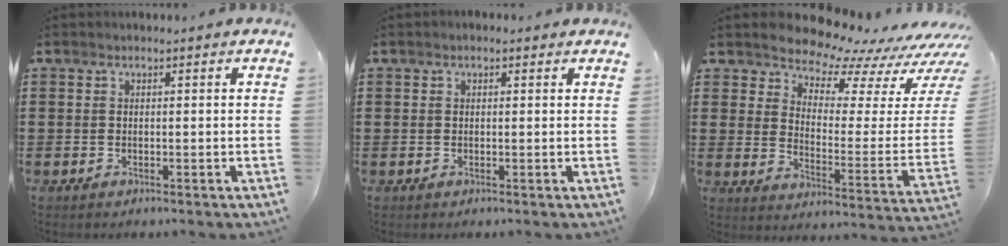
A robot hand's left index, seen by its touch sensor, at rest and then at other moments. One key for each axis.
{"total": 0.7, "fx": 0.2, "fy": 0.5, "fz": 0.4, "tx": -0.009, "ty": 0.006, "tz": 0.003}
{"total": 7.2, "fx": 7.0, "fy": 1.1, "fz": 1.0, "tx": -0.044, "ty": -0.074, "tz": 0.121}